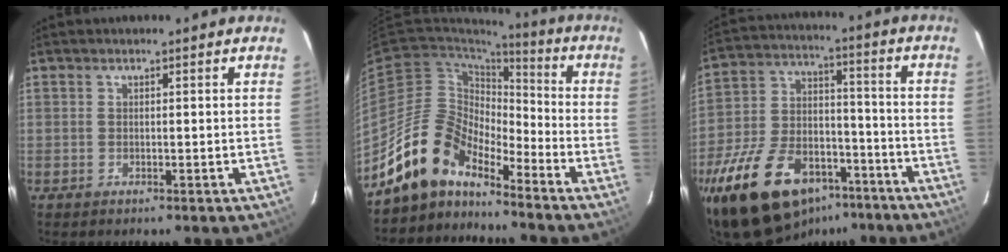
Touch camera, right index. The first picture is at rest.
{"total": 13.4, "force": [-11.5, 5.3, 4.4], "torque": [-0.086, 0.023, -0.220]}
{"total": 24.8, "force": [-15.4, 13.0, 14.5], "torque": [-0.299, -0.001, -0.244]}